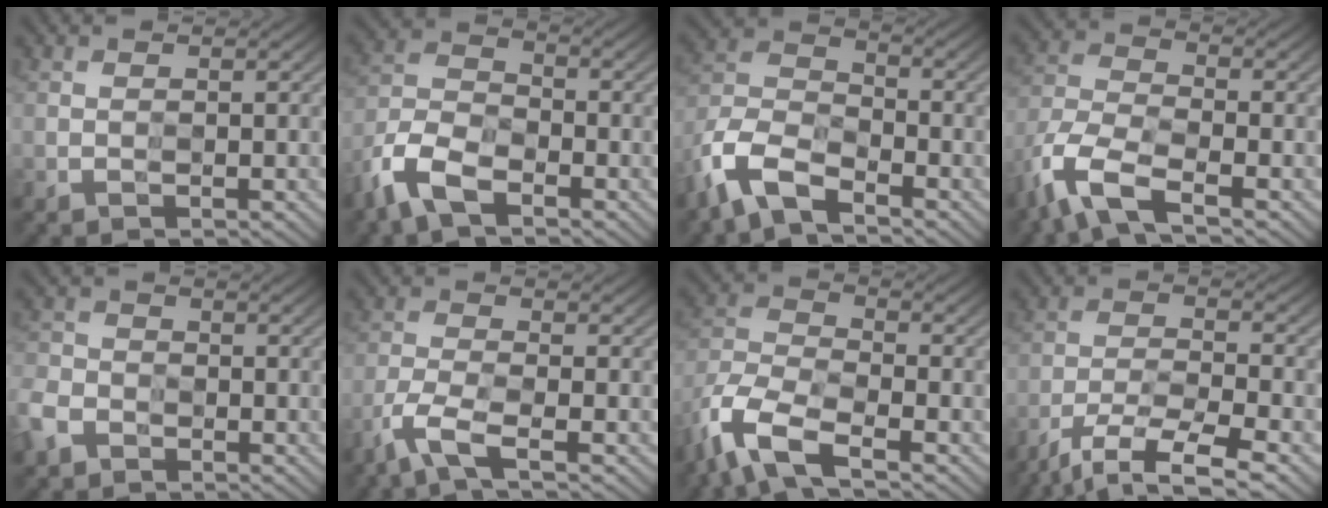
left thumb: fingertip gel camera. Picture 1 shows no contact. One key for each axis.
{"total": 8.8, "fx": -6.3, "fy": 4.1, "fz": 4.7, "tx": -0.102, "ty": -0.010, "tz": -0.135}
{"total": 10.1, "fx": -7.2, "fy": 4.5, "fz": 5.5, "tx": -0.117, "ty": -0.011, "tz": -0.157}
{"total": 9.2, "fx": -6.7, "fy": 3.1, "fz": 5.6, "tx": -0.129, "ty": -0.014, "tz": -0.146}
{"total": 5.2, "fx": -3.5, "fy": 3.5, "fz": 1.6, "tx": -0.044, "ty": -0.009, "tz": -0.082}
{"total": 4.9, "fx": -4.0, "fy": 0.7, "fz": 2.8, "tx": -0.068, "ty": -0.005, "tz": -0.090}
{"total": 10.3, "fx": -7.3, "fy": 3.8, "fz": 6.1, "tx": -0.141, "ty": -0.013, "tz": -0.160}
{"total": 7.7, "fx": -6.8, "fy": 0.9, "fz": 3.5, "tx": -0.070, "ty": -0.006, "tz": -0.125}